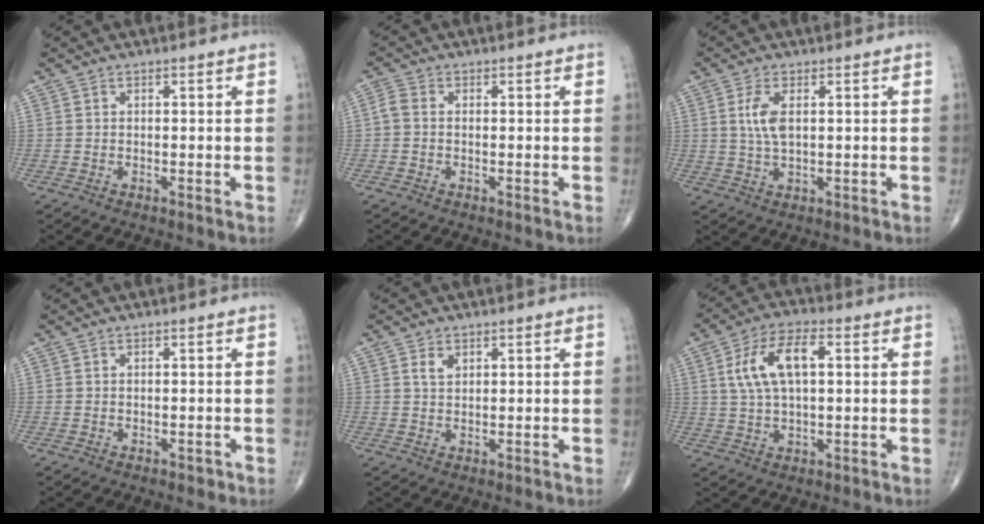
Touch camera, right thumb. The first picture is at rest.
{"total": 2.1, "force": [-0.3, 1.4, 1.5], "torque": [-0.031, 0.004, -0.015]}
{"total": 5.0, "force": [1.1, 2.2, 4.3], "torque": [-0.096, -0.002, 0.023]}
{"total": 0.7, "force": [-0.4, 0.5, 0.4], "torque": [-0.004, 0.000, -0.005]}
{"total": 2.2, "force": [1.1, 1.3, 1.4], "torque": [-0.021, -0.003, 0.022]}
{"total": 10.9, "force": [2.4, 5.1, 9.3], "torque": [-0.181, 0.015, 0.045]}